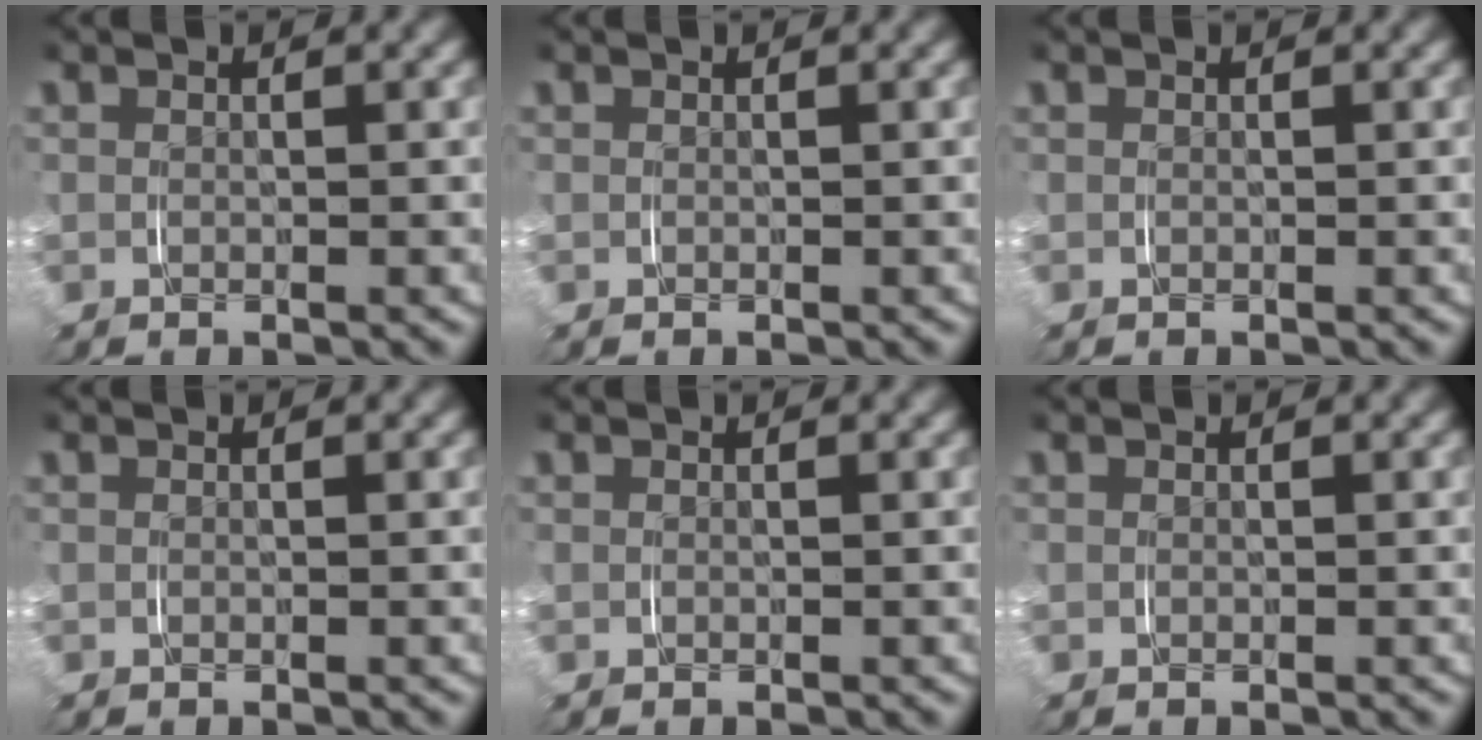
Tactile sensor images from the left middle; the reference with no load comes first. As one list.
[{"total": 0.0}, {"total": 0.0}, {"total": 0.0}, {"total": 0.0}, {"total": 0.0}]